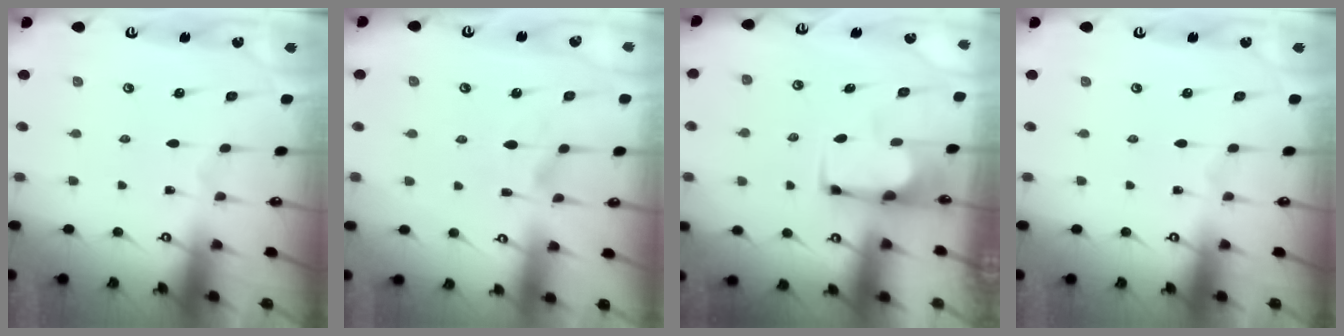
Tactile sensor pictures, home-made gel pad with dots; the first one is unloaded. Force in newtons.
{"total": 2.2, "press": 1.9, "slide": 1.1}
{"total": 1.9, "press": 1.6, "slide": 1.0}
{"total": 0.0}